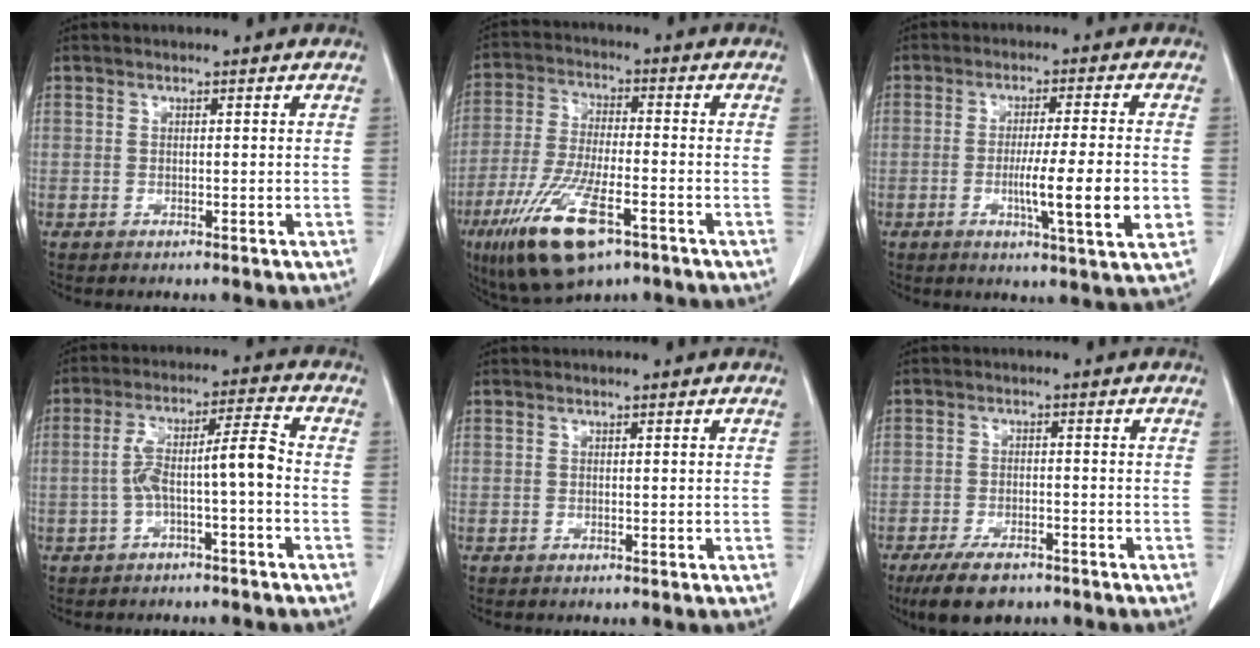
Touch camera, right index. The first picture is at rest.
{"total": 13.8, "force": [-7.4, 3.5, 11.1], "torque": [-0.222, -0.025, -0.124]}
{"total": 10.1, "force": [-2.0, -0.2, 9.9], "torque": [-0.152, -0.020, -0.035]}
{"total": 7.7, "force": [-1.8, 0.6, 7.4], "torque": [-0.137, 0.034, -0.028]}
{"total": 0.0}
{"total": 6.8, "force": [-5.0, 2.9, 3.5], "torque": [-0.063, -0.004, -0.083]}